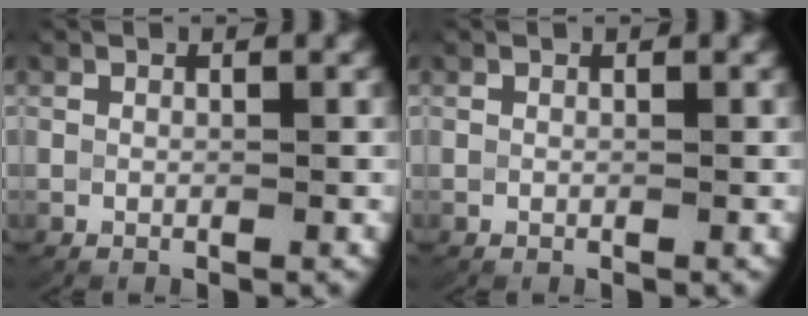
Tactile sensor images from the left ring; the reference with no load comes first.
{"total": 0.0}